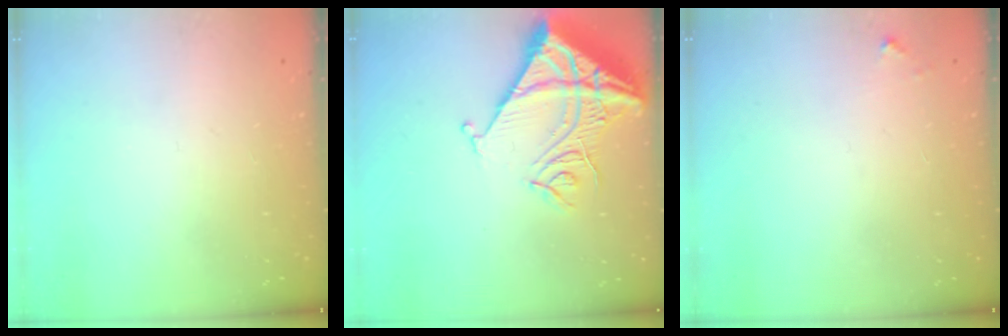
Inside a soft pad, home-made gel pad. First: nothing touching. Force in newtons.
{"total": 16.8, "press": 16.6, "slide": 2.1}
{"total": 2.8, "press": 2.8, "slide": 0.2}